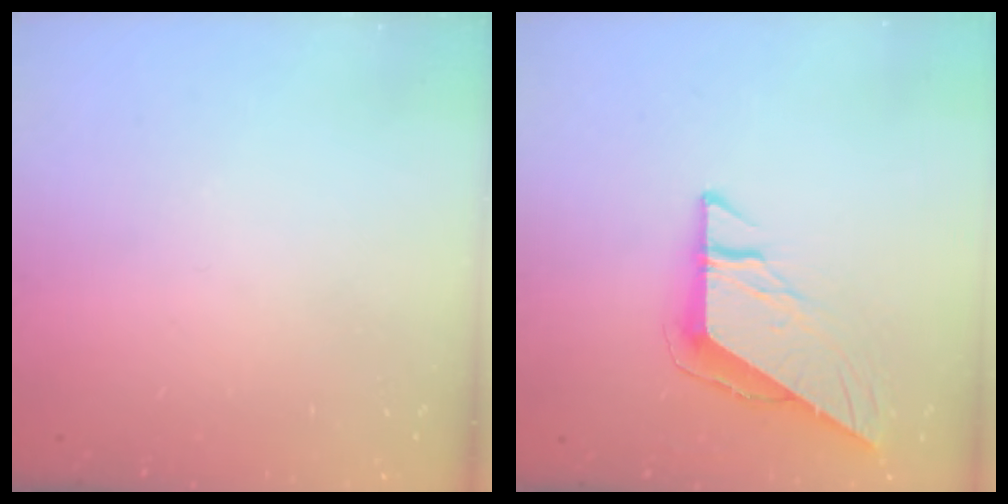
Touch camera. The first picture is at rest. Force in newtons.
{"total": 8.6, "press": 8.5, "slide": 0.9}